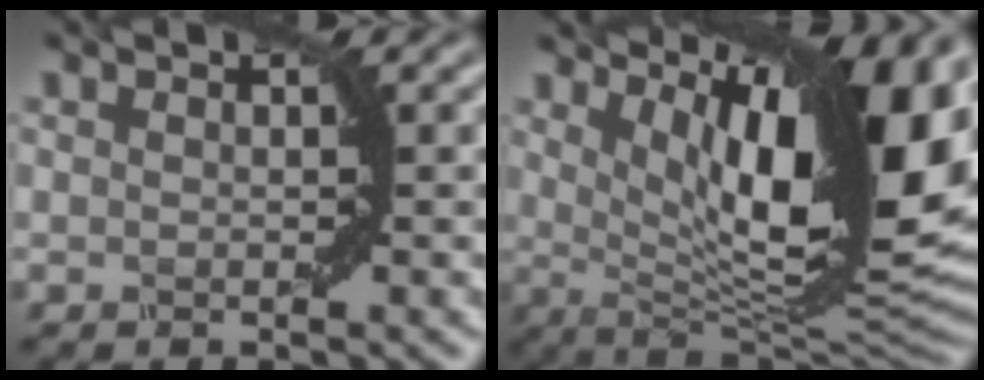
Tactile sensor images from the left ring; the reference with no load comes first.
{"total": 15.7, "force": [5.4, 5.3, 13.8], "torque": [-0.182, -0.004, 0.099]}